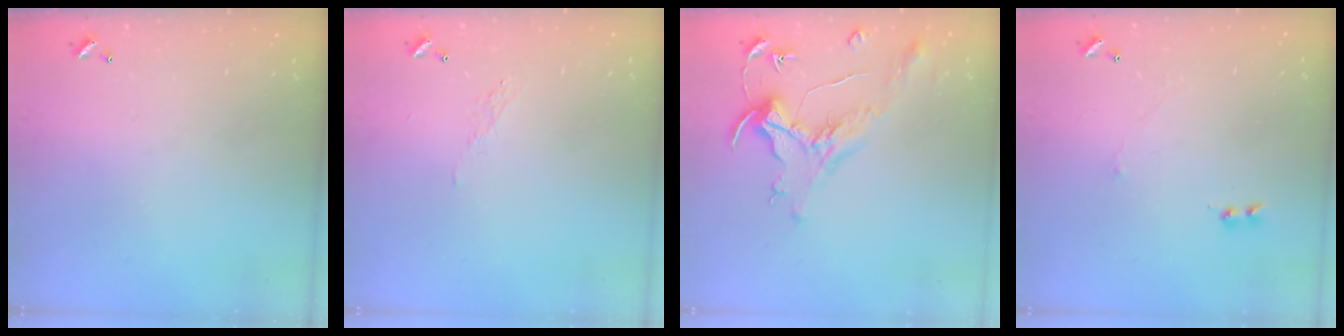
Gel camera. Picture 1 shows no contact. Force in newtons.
{"total": 3.8, "press": 3.8, "slide": 0.6}
{"total": 1.6, "press": 1.4, "slide": 0.7}
{"total": 1.5, "press": 1.5, "slide": 0.5}